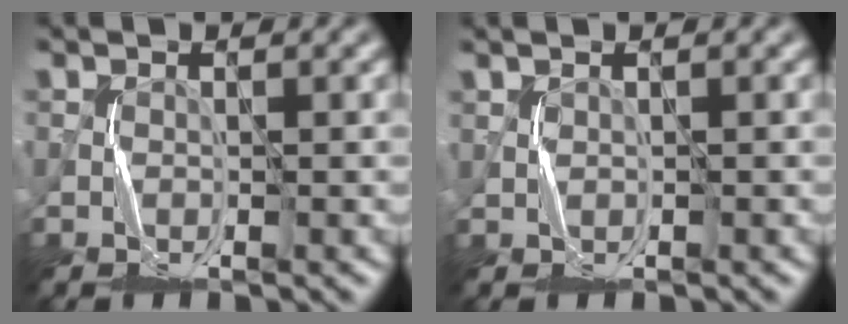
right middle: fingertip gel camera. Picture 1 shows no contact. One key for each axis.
{"total": 0.8, "fx": 0.3, "fy": 0.0, "fz": -0.7, "tx": 0.014, "ty": 0.001, "tz": 0.011}